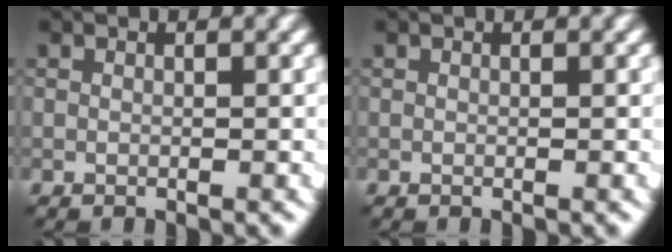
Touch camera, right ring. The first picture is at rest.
{"total": 0.0}